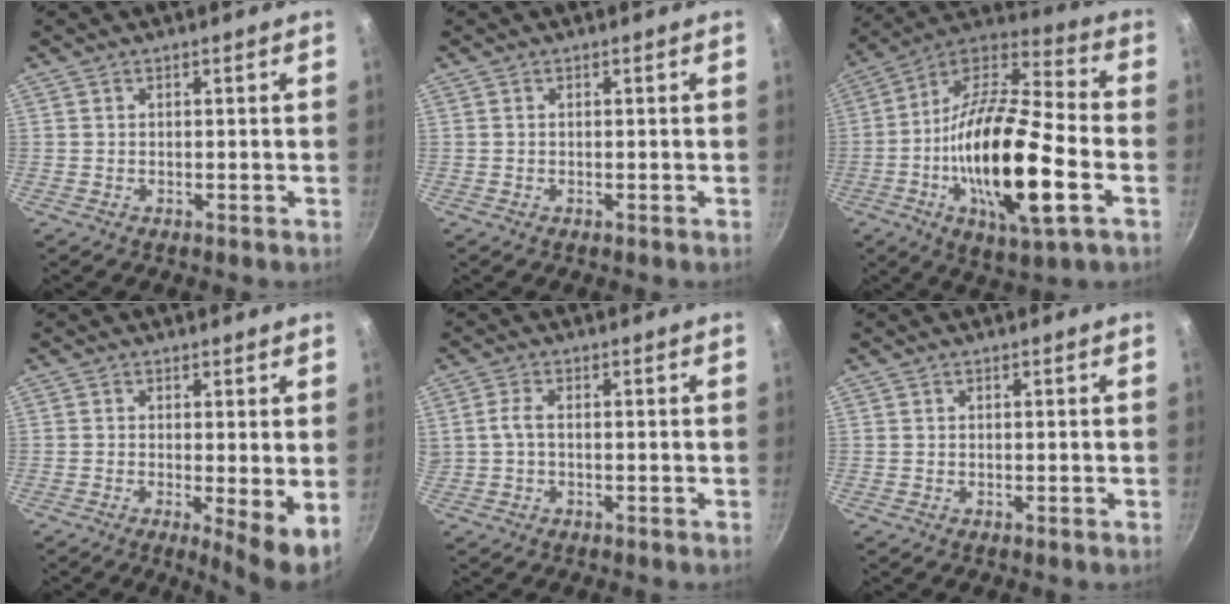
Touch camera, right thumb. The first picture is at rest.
{"total": 0.0}
{"total": 25.5, "force": [-6.2, 8.1, 23.4], "torque": [-0.419, 0.019, -0.124]}
{"total": 5.9, "force": [-0.3, 1.2, 5.7], "torque": [-0.081, -0.018, -0.004]}
{"total": 2.5, "force": [-0.2, 1.3, 2.2], "torque": [-0.052, 0.009, -0.005]}
{"total": 0.0}